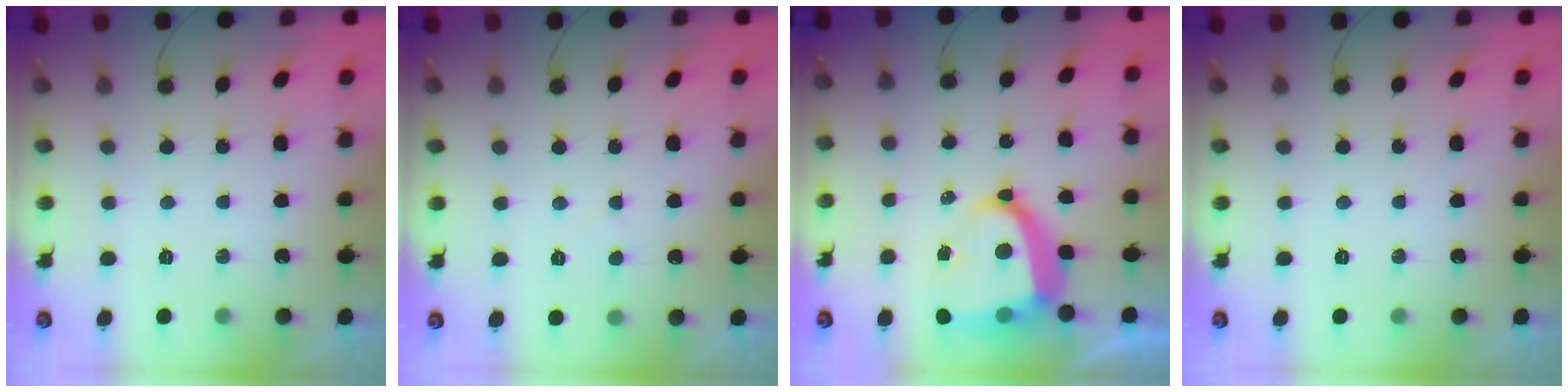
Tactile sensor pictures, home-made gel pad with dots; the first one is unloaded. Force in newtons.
{"total": 1.4, "press": 1.3, "slide": 0.1}
{"total": 14.8, "press": 14.7, "slide": 1.9}
{"total": 0.0}